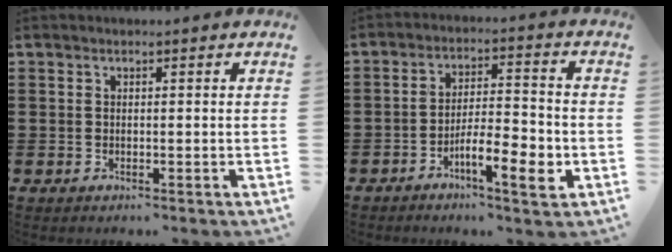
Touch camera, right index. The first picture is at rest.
{"total": 8.1, "force": [-3.7, 2.1, 6.8], "torque": [-0.115, 0.002, -0.064]}